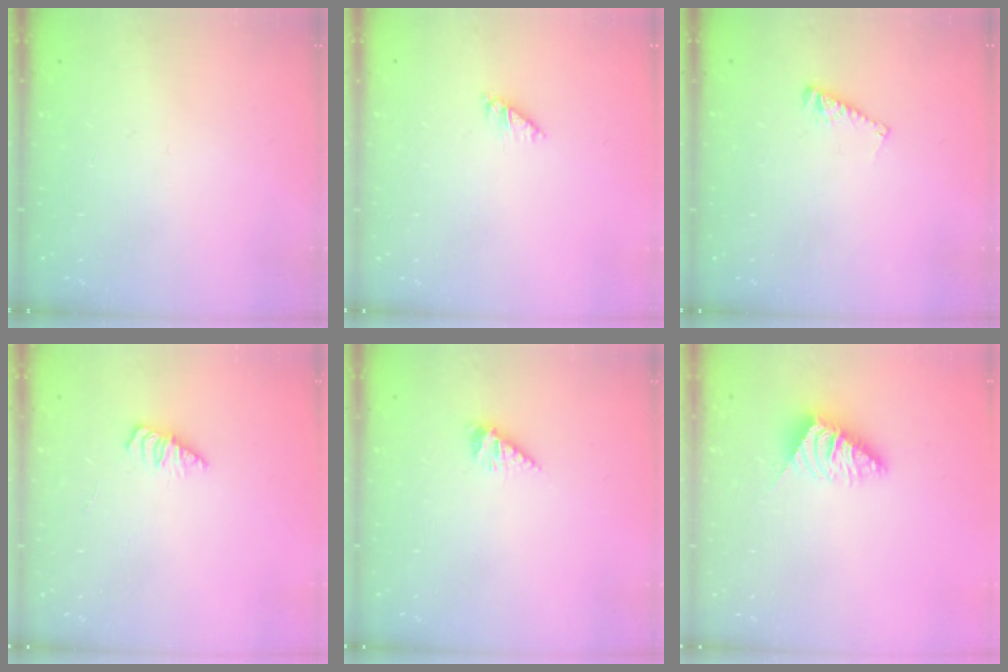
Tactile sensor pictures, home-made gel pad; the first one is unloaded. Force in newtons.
{"total": 2.7, "press": 2.7, "slide": 0.4}
{"total": 4.2, "press": 4.2, "slide": 0.4}
{"total": 2.2, "press": 2.1, "slide": 0.3}
{"total": 2.8, "press": 2.8, "slide": 0.5}
{"total": 2.5, "press": 2.4, "slide": 0.6}